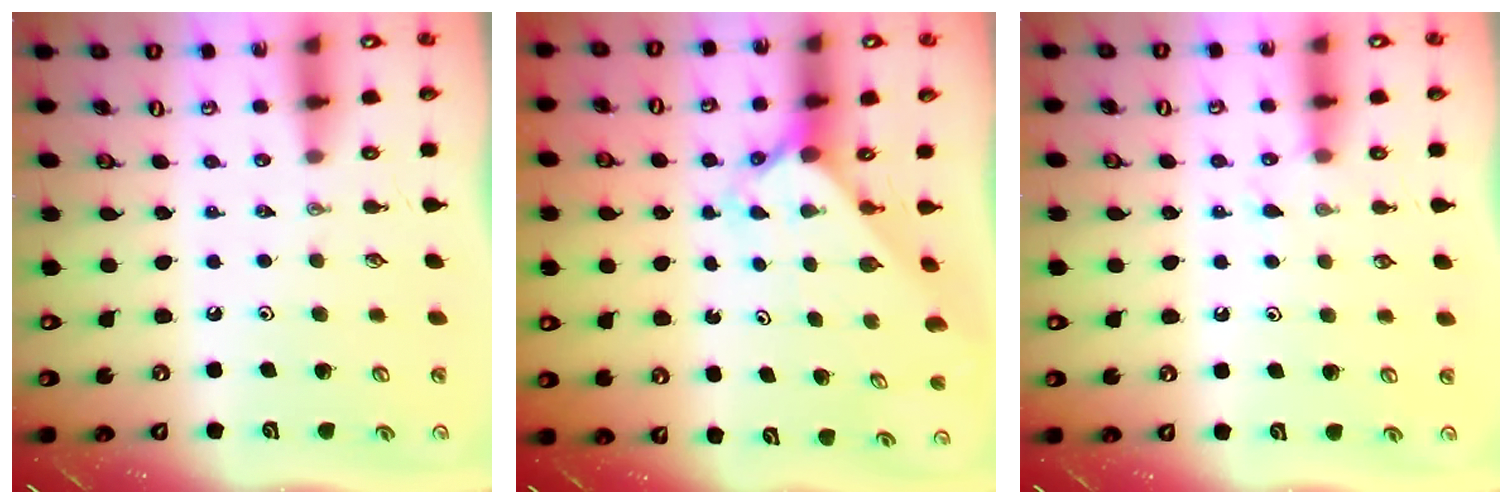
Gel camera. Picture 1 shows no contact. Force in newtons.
{"total": 2.4, "press": 2.3, "slide": 0.2}
{"total": 4.2, "press": 4.2, "slide": 0.5}